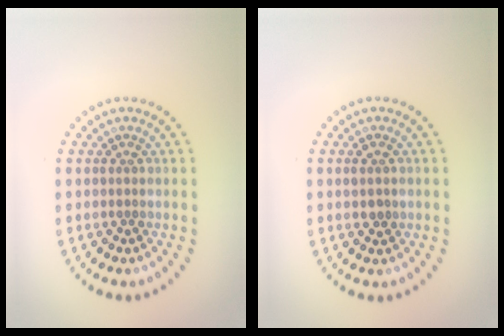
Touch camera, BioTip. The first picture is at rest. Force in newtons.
{"total": 1.3, "press": 1.3, "slide": 0.2}